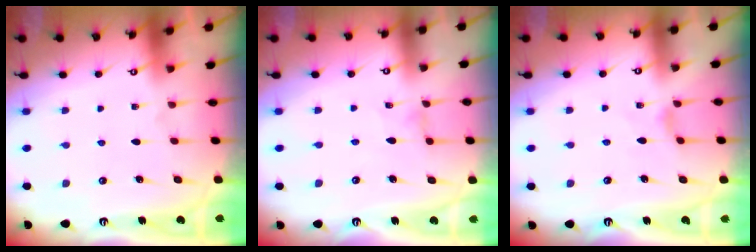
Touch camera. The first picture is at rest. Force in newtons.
{"total": 0.0}
{"total": 1.8, "press": 1.7, "slide": 0.5}